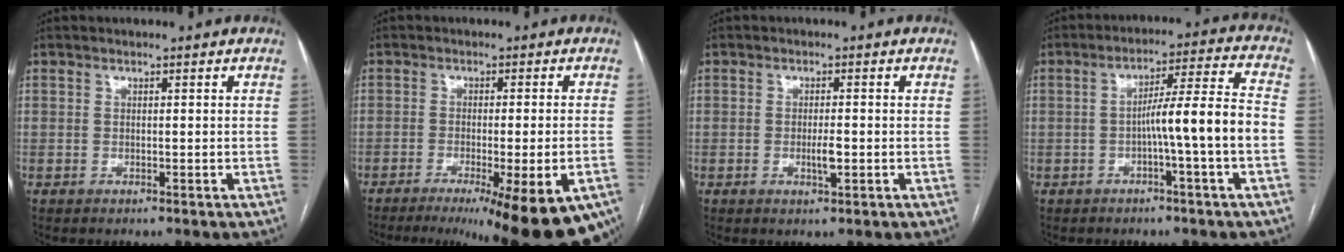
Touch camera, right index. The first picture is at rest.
{"total": 18.9, "force": [-12.9, 2.2, 13.6], "torque": [-0.116, -0.034, -0.166]}
{"total": 2.4, "force": [-0.5, 0.5, 2.3], "torque": [-0.042, -0.001, -0.008]}
{"total": 9.4, "force": [-2.3, -1.1, 9.0], "torque": [-0.143, 0.021, -0.035]}